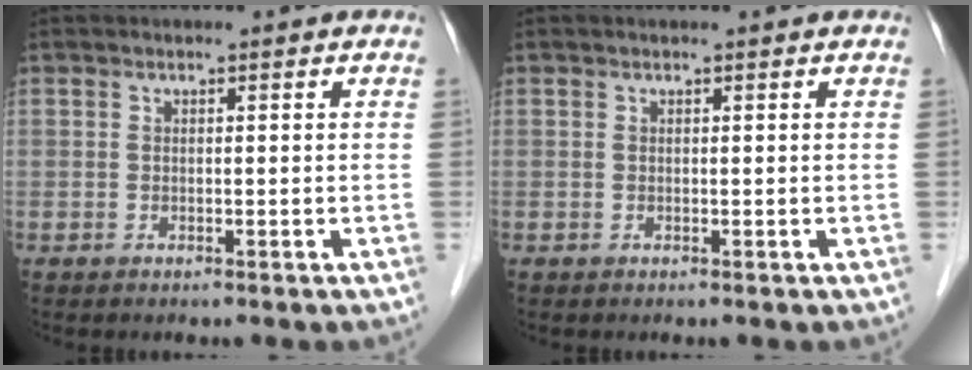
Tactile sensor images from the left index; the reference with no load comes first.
{"total": 0.8, "force": [0.7, 0.0, 0.3], "torque": [-0.005, 0.010, 0.010]}